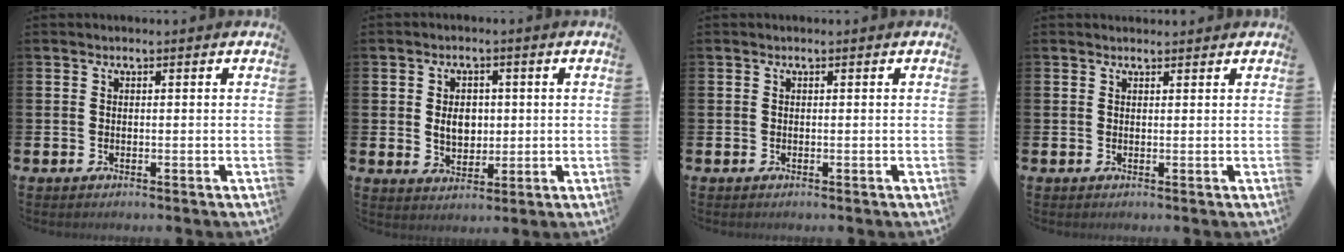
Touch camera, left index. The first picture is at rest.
{"total": 4.0, "force": [0.5, 3.0, 2.6], "torque": [-0.036, 0.005, 0.001]}
{"total": 0.0}
{"total": 1.0, "force": [1.0, 0.2, 0.2], "torque": [0.016, -0.005, 0.014]}